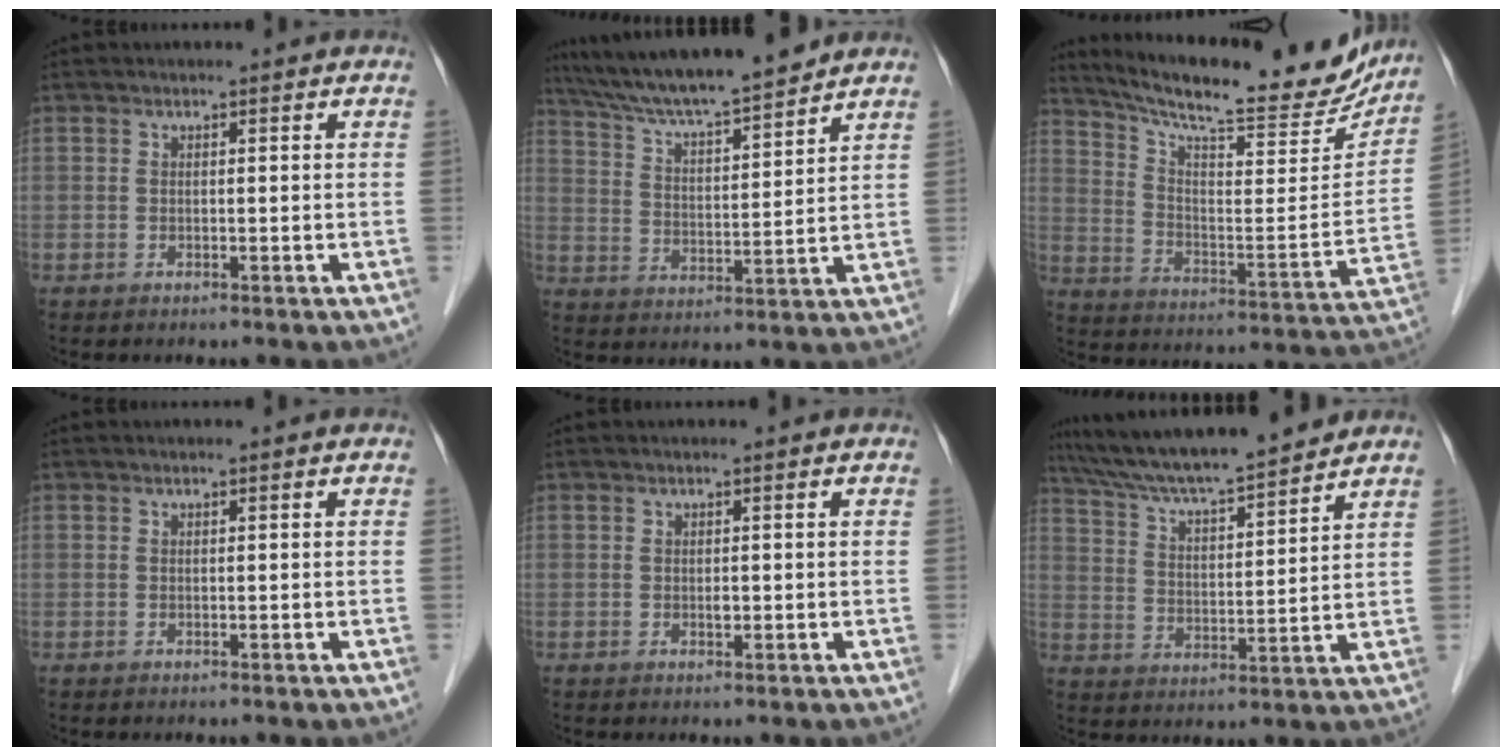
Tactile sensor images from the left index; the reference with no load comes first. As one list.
[{"total": 14.2, "force": [12.8, 0.3, 6.2], "torque": [-0.111, 0.011, 0.216]}, {"total": 23.8, "force": [21.2, 3.7, 10.1], "torque": [-0.162, -0.039, 0.296]}, {"total": 0.0}, {"total": 0.6, "force": [-0.1, 0.3, 0.5], "torque": [-0.009, -0.001, -0.002]}, {"total": 15.0, "force": [13.5, 0.4, 6.5], "torque": [-0.117, 0.012, 0.226]}]